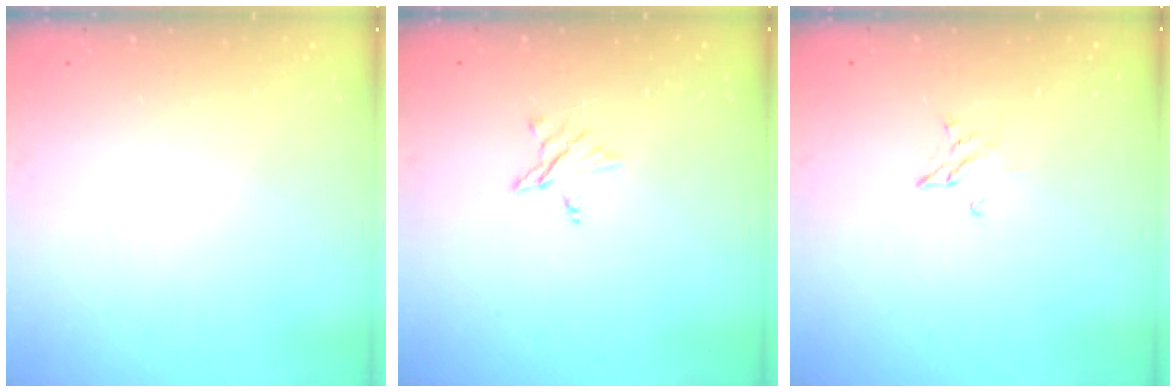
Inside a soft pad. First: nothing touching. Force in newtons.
{"total": 4.3, "press": 4.3, "slide": 0.4}
{"total": 2.2, "press": 2.2, "slide": 0.2}